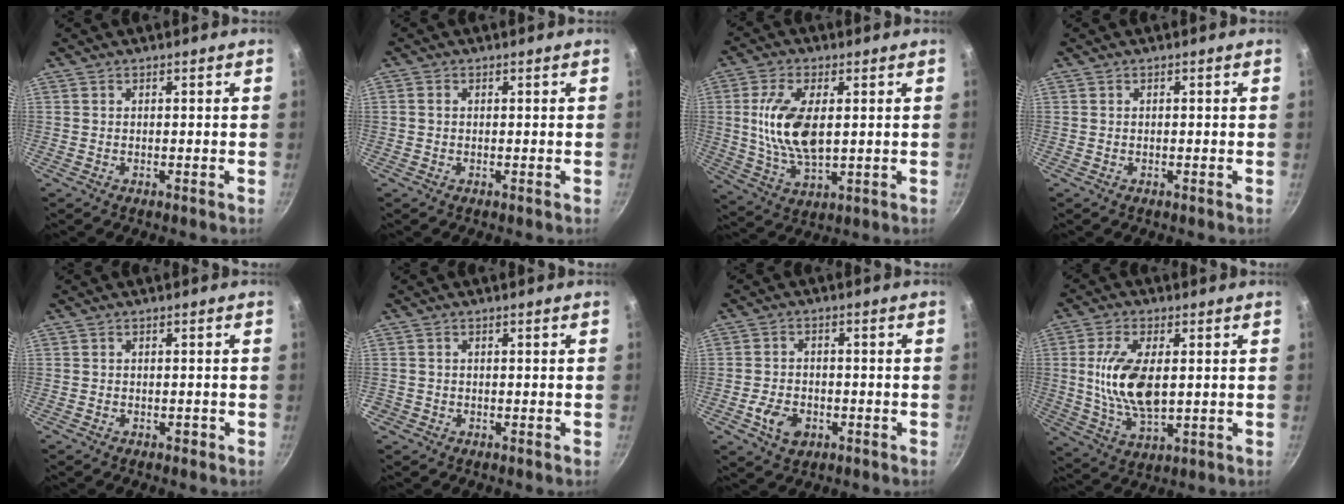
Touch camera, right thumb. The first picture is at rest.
{"total": 1.0, "force": [0.0, 0.9, 0.5], "torque": [-0.010, 0.005, -0.001]}
{"total": 12.7, "force": [1.6, 6.3, 10.9], "torque": [-0.208, -0.005, 0.036]}
{"total": 0.0}
{"total": 1.0, "force": [-0.6, 0.7, 0.4], "torque": [-0.003, 0.007, -0.005]}
{"total": 1.2, "force": [-0.6, 1.1, 0.1], "torque": [-0.003, 0.004, -0.006]}
{"total": 6.4, "force": [-2.4, 4.5, 3.8], "torque": [-0.062, 0.016, -0.041]}
{"total": 12.7, "force": [1.2, 6.2, 11.0], "torque": [-0.210, -0.006, 0.028]}